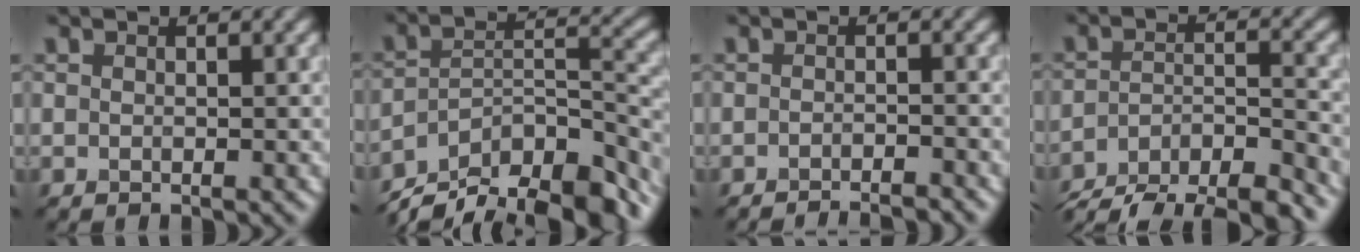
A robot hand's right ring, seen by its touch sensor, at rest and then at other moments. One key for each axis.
{"total": 12.8, "fx": -9.9, "fy": 4.7, "fz": 6.6, "tx": -0.122, "ty": 0.014, "tz": -0.163}
{"total": 3.4, "fx": -3.1, "fy": 0.4, "fz": 1.3, "tx": -0.018, "ty": 0.009, "tz": -0.043}
{"total": 9.4, "fx": -8.4, "fy": 2.7, "fz": 3.3, "tx": -0.062, "ty": -0.015, "tz": -0.125}